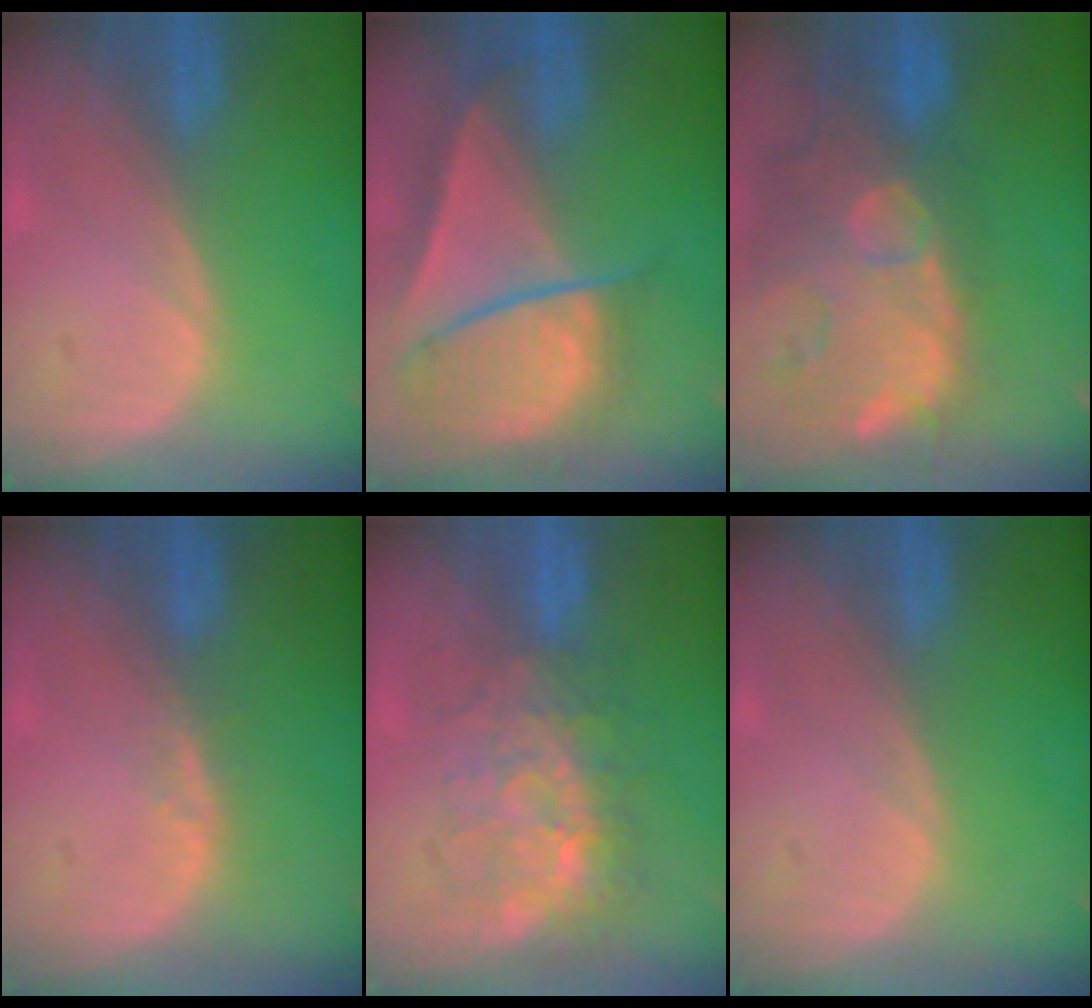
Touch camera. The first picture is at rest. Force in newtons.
{"total": 9.4, "press": 8.0, "slide": 4.8}
{"total": 14.6, "press": 11.8, "slide": 8.6}
{"total": 1.9, "press": 1.4, "slide": 1.3}
{"total": 8.8, "press": 7.5, "slide": 4.5}
{"total": 0.0}